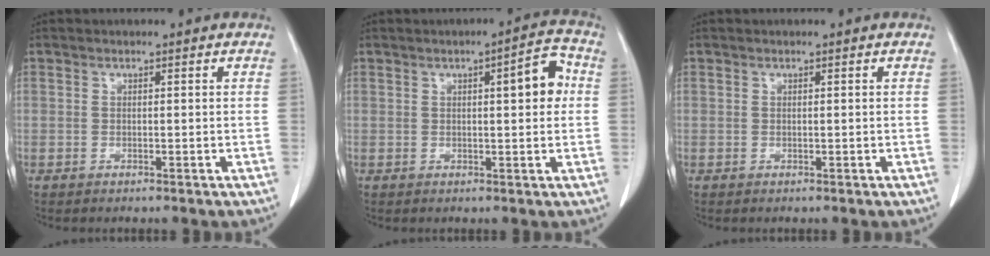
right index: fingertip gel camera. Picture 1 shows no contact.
{"total": 5.5, "force": [0.9, 1.3, 5.2], "torque": [-0.070, 0.015, 0.009]}
{"total": 0.0}